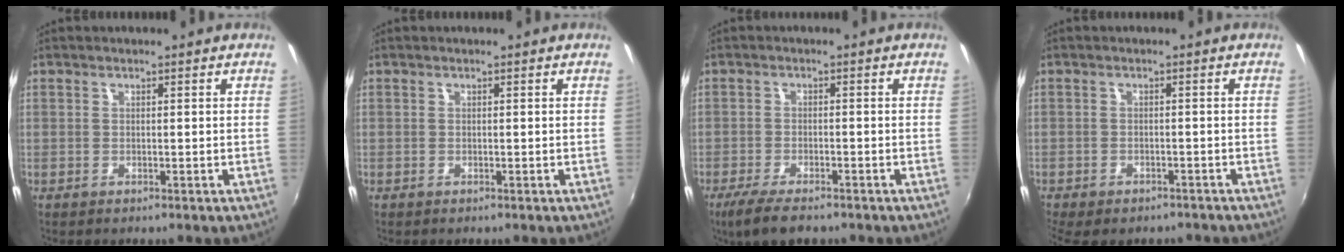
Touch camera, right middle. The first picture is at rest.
{"total": 0.0}
{"total": 7.0, "force": [-5.3, 1.8, 4.2], "torque": [-0.103, -0.025, -0.096]}
{"total": 7.9, "force": [-6.4, 3.0, 3.6], "torque": [-0.083, -0.031, -0.091]}